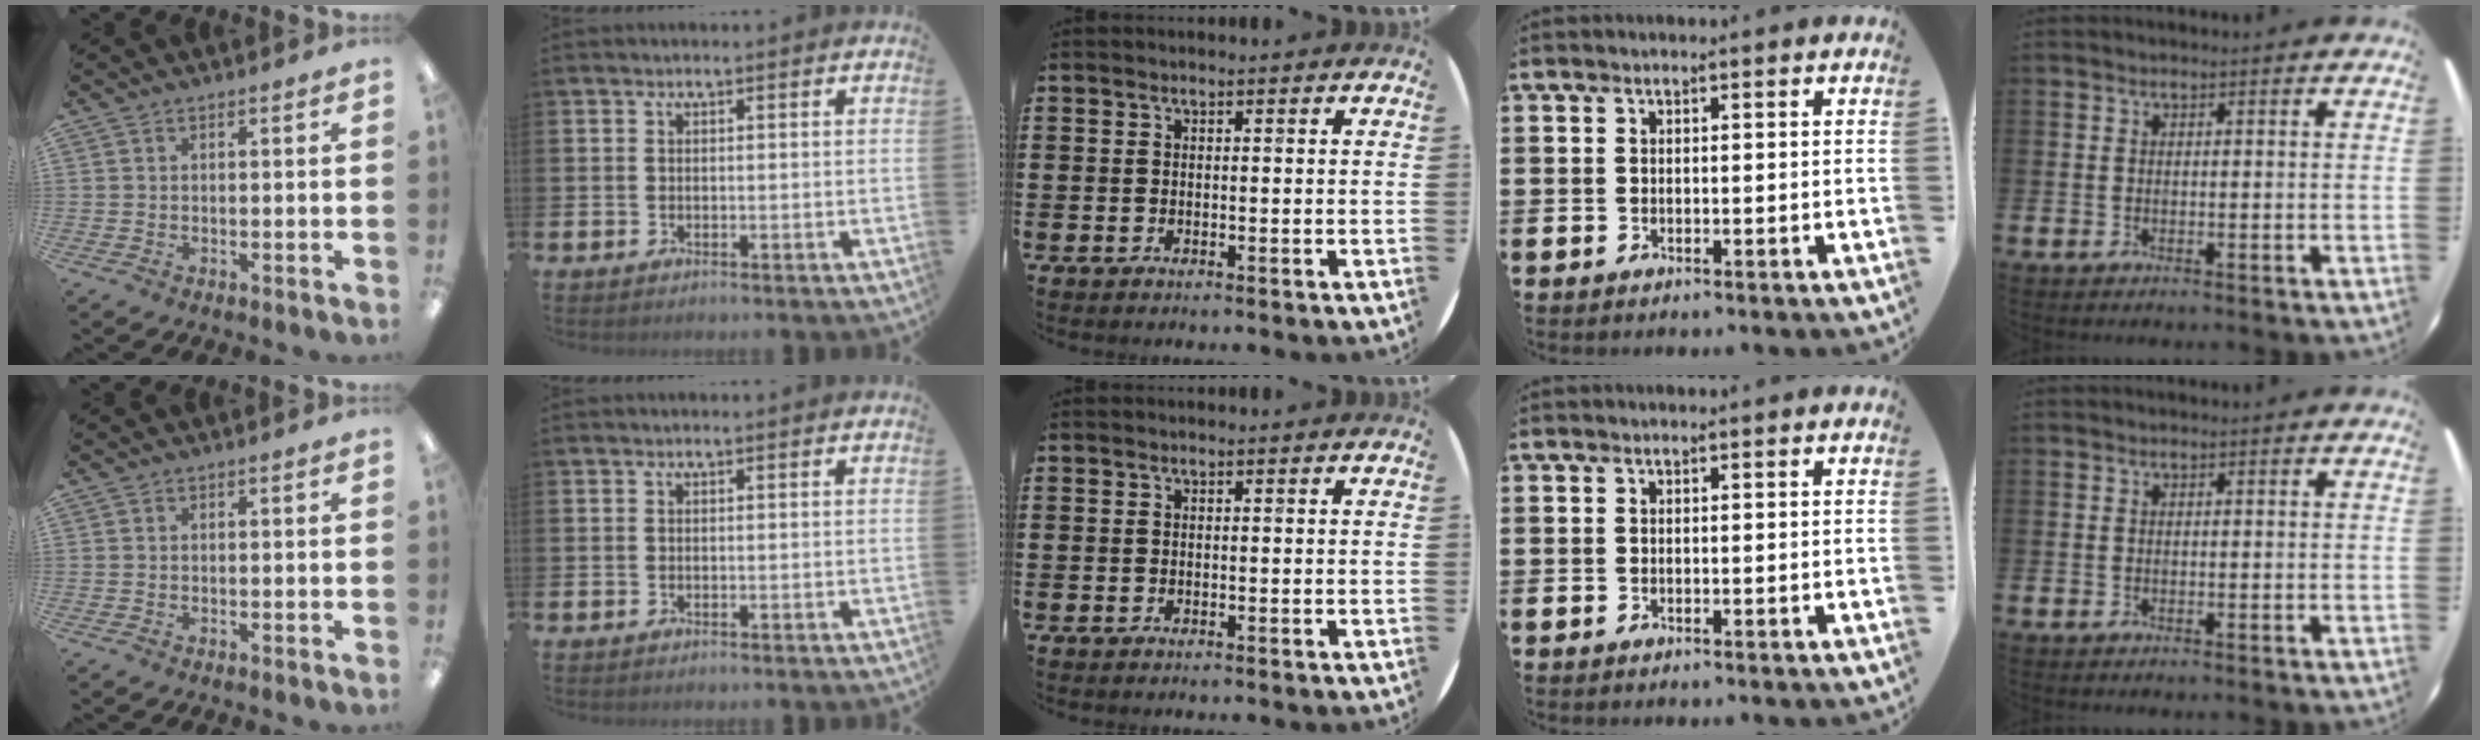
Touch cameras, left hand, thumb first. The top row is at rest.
{}